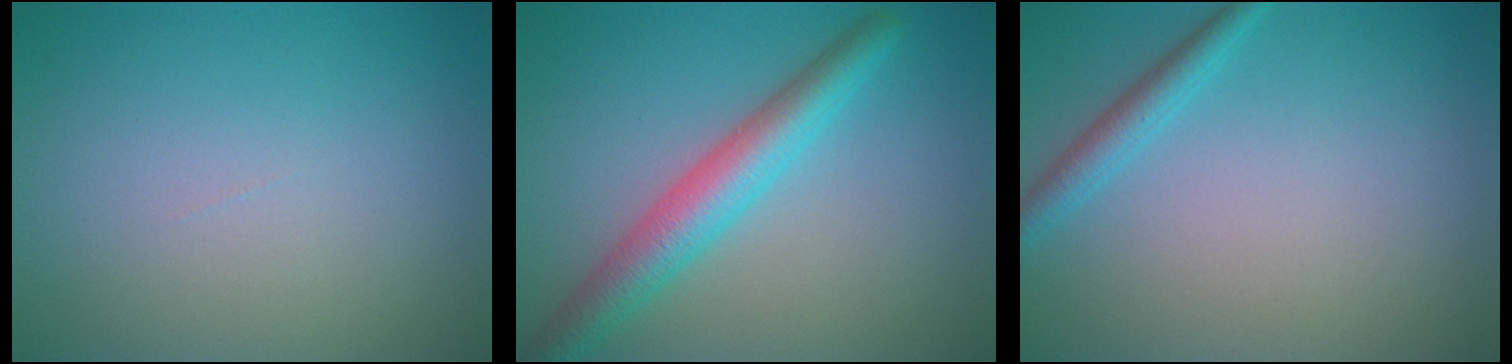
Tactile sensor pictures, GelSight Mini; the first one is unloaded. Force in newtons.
{"total": 4.8, "press": 4.8, "slide": 0.1}
{"total": 2.0, "press": 2.0, "slide": 0.1}